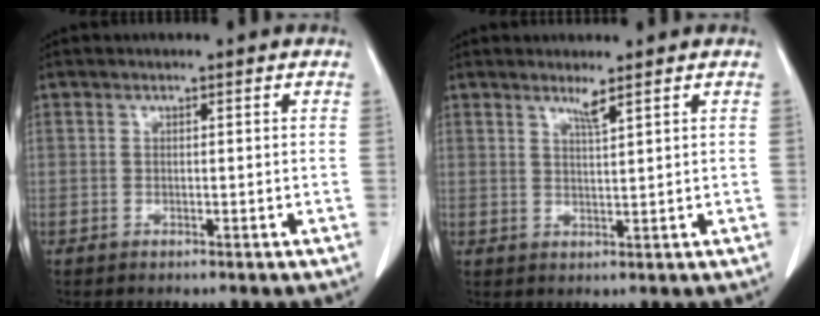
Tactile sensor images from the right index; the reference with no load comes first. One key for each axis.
{"total": 2.0, "fx": 1.5, "fy": -0.5, "fz": 1.2, "tx": -0.024, "ty": -0.009, "tz": 0.030}